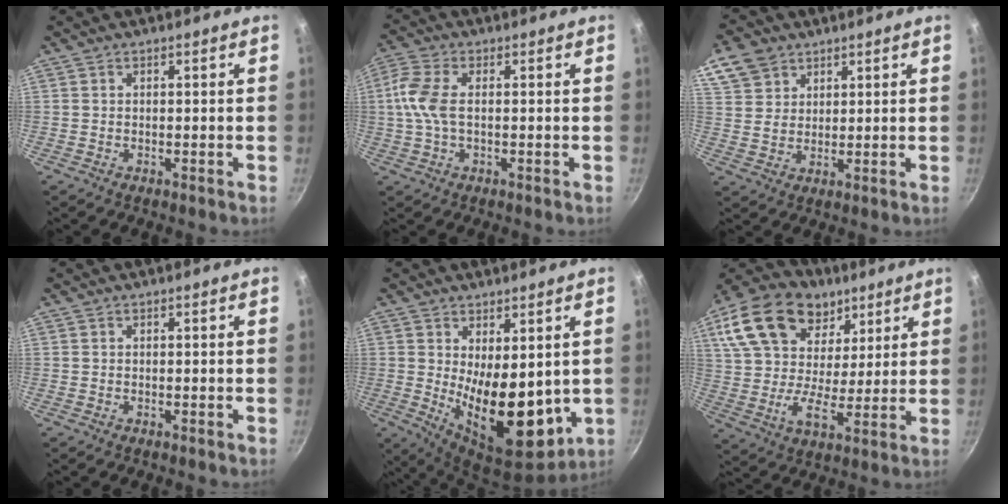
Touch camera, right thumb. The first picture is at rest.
{"total": 7.4, "force": [0.4, 3.9, 6.3], "torque": [-0.146, 0.015, -0.001]}
{"total": 8.4, "force": [4.9, 6.1, 3.0], "torque": [-0.039, -0.006, 0.093]}
{"total": 0.0}
{"total": 15.1, "force": [0.5, 7.6, 13.0], "torque": [-0.172, -0.043, 0.029]}
{"total": 23.2, "force": [12.1, 15.2, 12.7], "torque": [-0.224, -0.010, 0.206]}